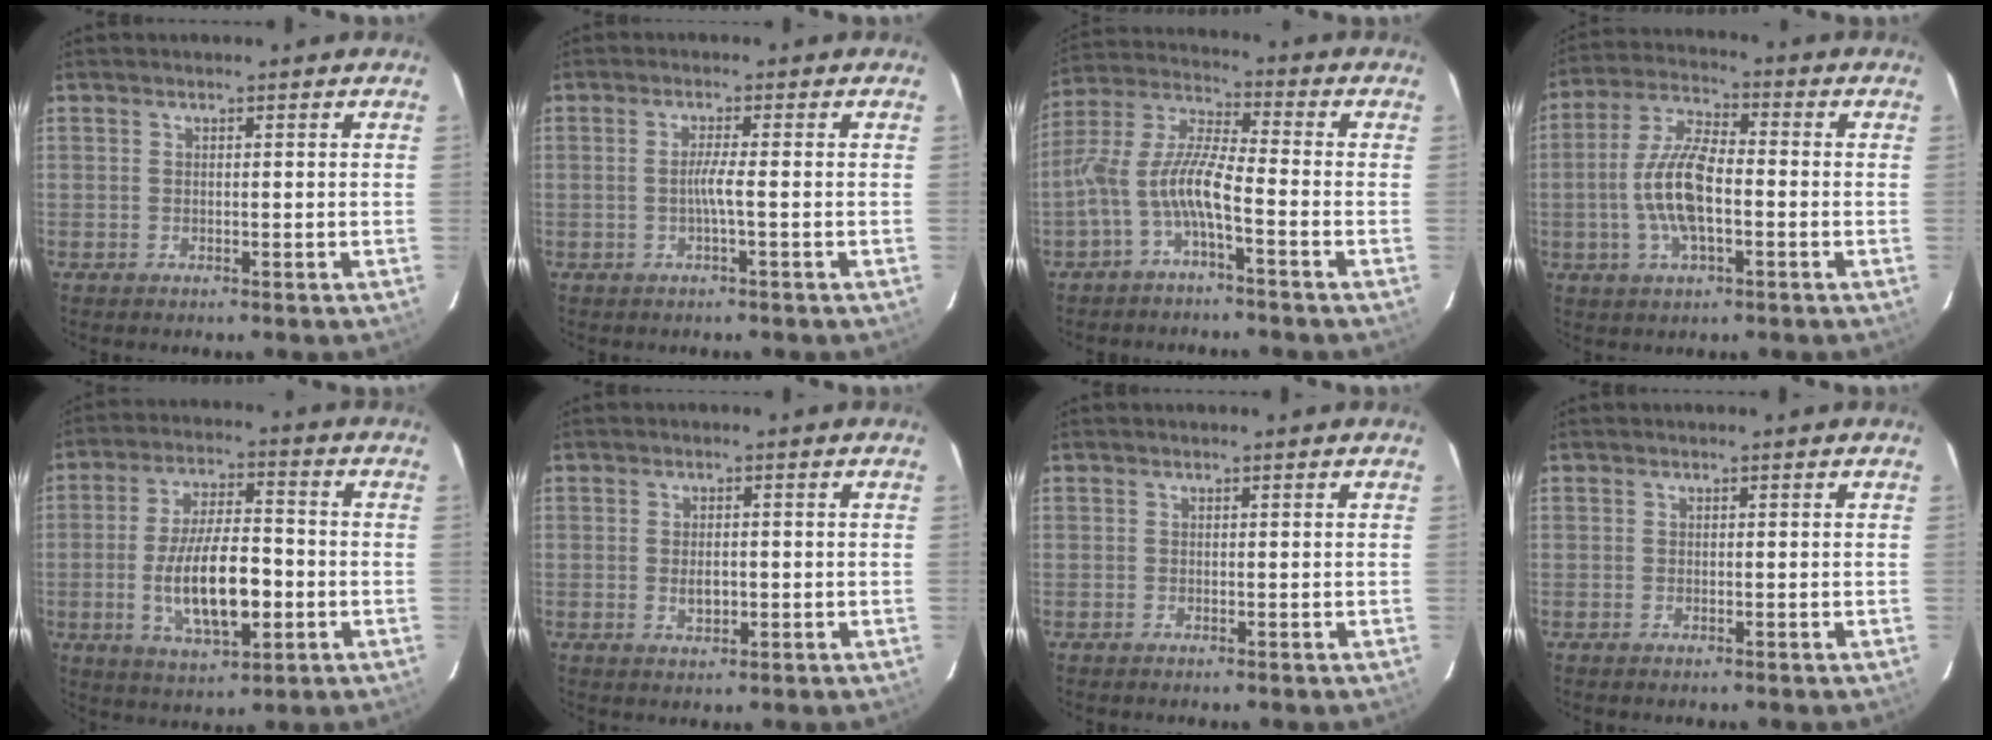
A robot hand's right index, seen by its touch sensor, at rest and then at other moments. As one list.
[{"total": 2.3, "force": [-0.7, -0.6, 2.1], "torque": [-0.040, -0.003, -0.014]}, {"total": 8.9, "force": [-3.9, 1.6, 7.9], "torque": [-0.183, 0.012, -0.077]}, {"total": 11.1, "force": [-2.3, 4.1, 10.1], "torque": [-0.211, 0.006, -0.044]}, {"total": 14.0, "force": [-3.0, 5.1, 12.6], "torque": [-0.245, -0.008, -0.044]}, {"total": 3.1, "force": [-0.4, 1.8, 2.5], "torque": [-0.044, -0.001, -0.004]}, {"total": 0.0}, {"total": 0.0}]